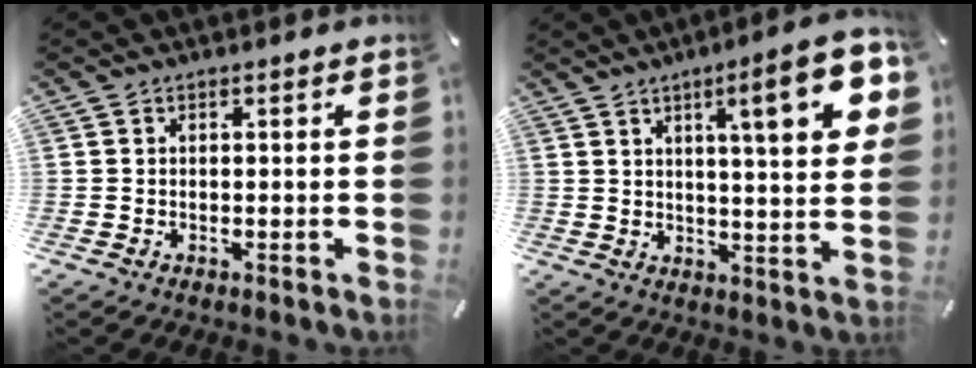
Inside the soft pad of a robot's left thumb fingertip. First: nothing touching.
{"total": 15.4, "force": [6.5, 3.1, 13.6], "torque": [-0.189, -0.028, 0.092]}